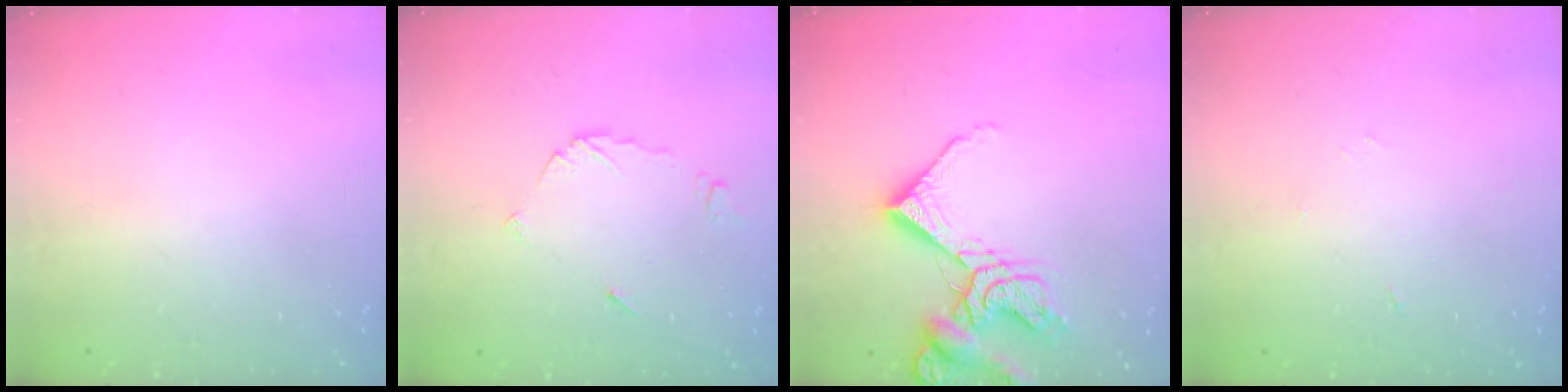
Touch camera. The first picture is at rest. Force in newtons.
{"total": 5.5, "press": 5.5, "slide": 0.3}
{"total": 13.4, "press": 13.3, "slide": 1.7}
{"total": 2.4, "press": 2.4, "slide": 0.2}